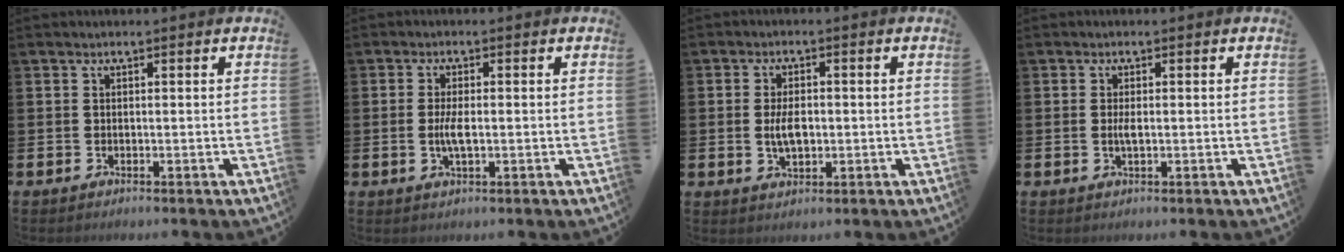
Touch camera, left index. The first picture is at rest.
{"total": 2.9, "force": [-0.2, 0.8, 2.8], "torque": [-0.040, -0.004, -0.006]}
{"total": 4.1, "force": [0.0, 2.1, 3.5], "torque": [-0.050, 0.000, -0.004]}
{"total": 1.5, "force": [0.0, 0.4, 1.4], "torque": [-0.025, 0.000, -0.001]}